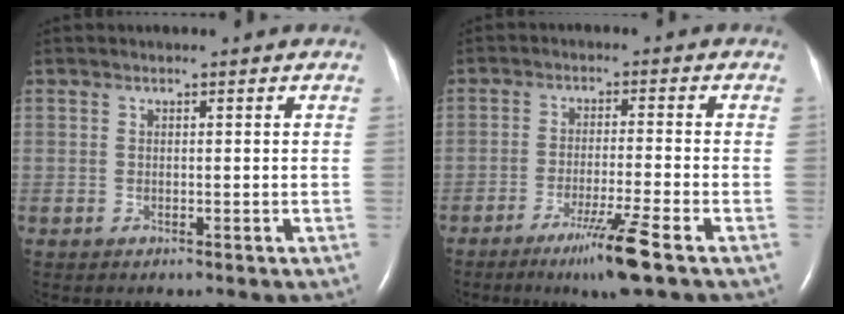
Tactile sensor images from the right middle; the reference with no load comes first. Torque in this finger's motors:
{"motor_torque": [0.68, -0.53, 0.35, 0.10]}